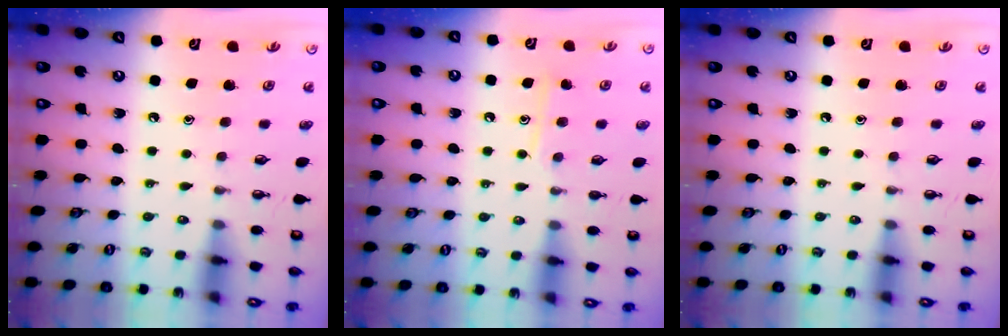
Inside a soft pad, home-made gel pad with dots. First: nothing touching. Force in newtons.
{"total": 7.9, "press": 7.9, "slide": 0.6}
{"total": 0.0}